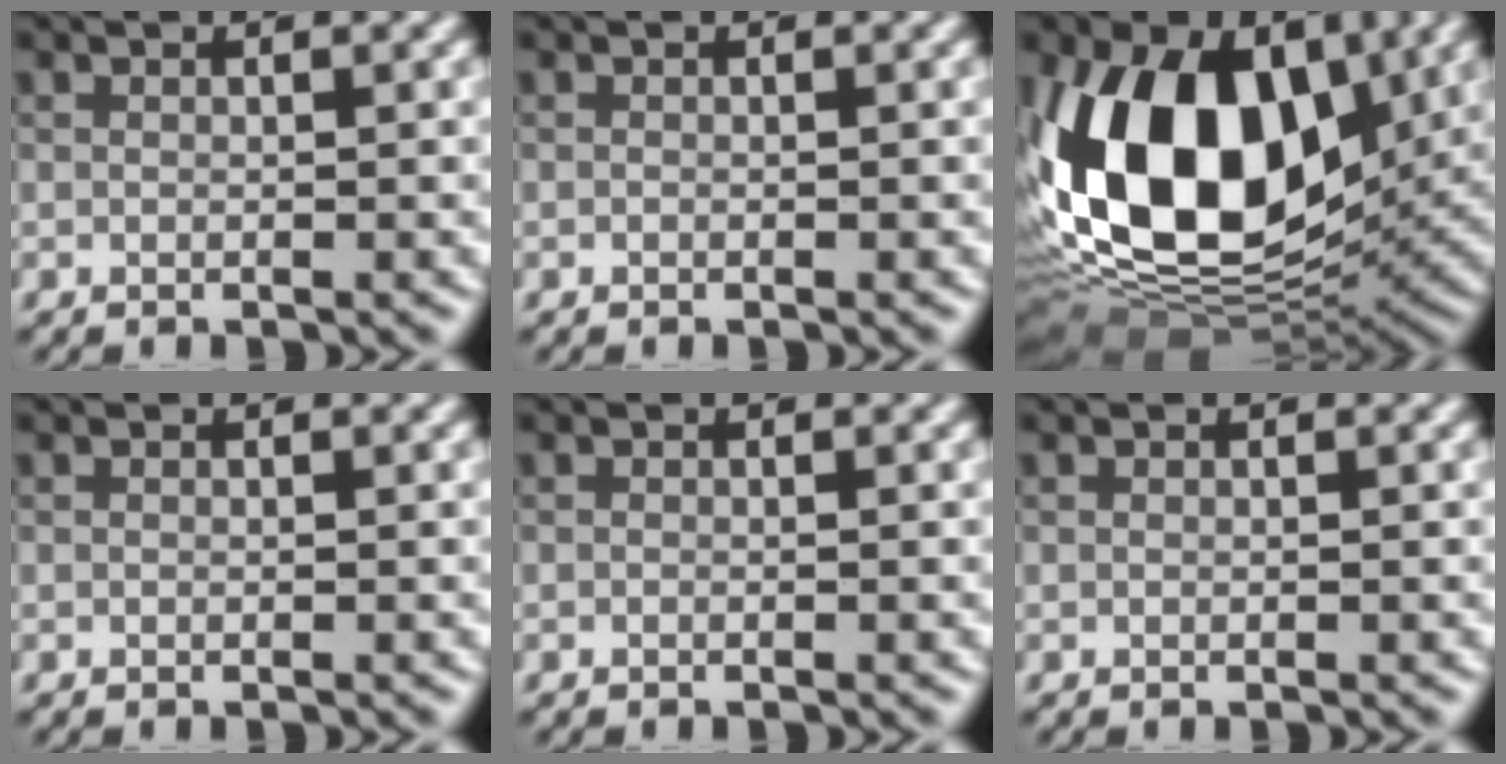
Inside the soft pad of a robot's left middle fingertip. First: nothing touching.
{"total": 0.0}
{"total": 15.0, "force": [1.9, 9.2, 11.6], "torque": [-0.221, -0.005, 0.018]}
{"total": 0.0}
{"total": 0.0}
{"total": 0.0}